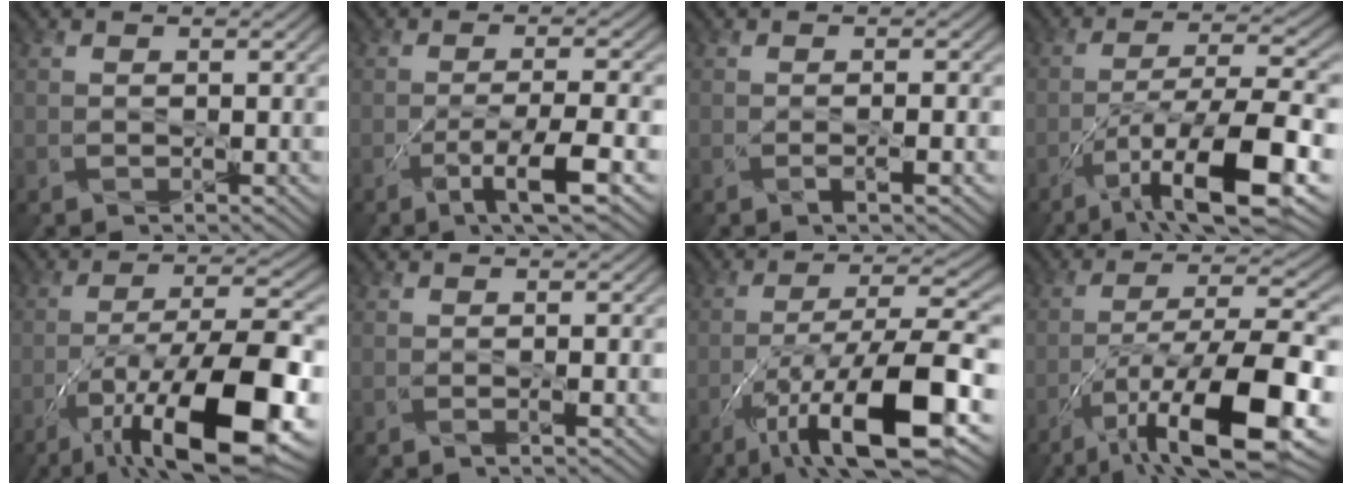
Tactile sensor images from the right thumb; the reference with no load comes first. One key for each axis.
{"total": 6.5, "fx": -3.1, "fy": 0.8, "fz": 5.6, "tx": -0.099, "ty": 0.006, "tz": -0.058}
{"total": 1.7, "fx": -0.5, "fy": 0.2, "fz": 1.6, "tx": -0.026, "ty": 0.005, "tz": -0.013}
{"total": 13.0, "fx": -6.4, "fy": 3.7, "fz": 10.8, "tx": -0.196, "ty": -0.007, "tz": -0.112}
{"total": 17.6, "fx": -8.3, "fy": 6.2, "fz": 14.2, "tx": -0.240, "ty": -0.012, "tz": -0.143}
{"total": 1.0, "fx": -0.2, "fy": 0.0, "fz": 0.9, "tx": -0.016, "ty": 0.001, "tz": -0.006}
{"total": 14.9, "fx": -6.9, "fy": 4.6, "fz": 12.3, "tx": -0.231, "ty": -0.010, "tz": -0.123}
{"total": 15.8, "fx": -7.3, "fy": 5.2, "fz": 13.0, "tx": -0.233, "ty": -0.012, "tz": -0.124}